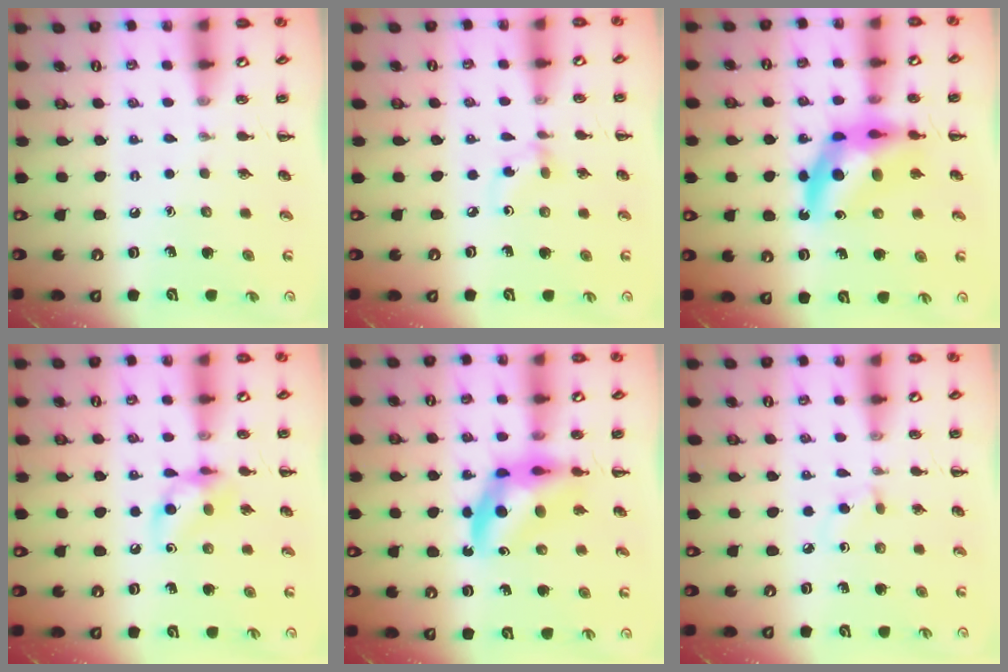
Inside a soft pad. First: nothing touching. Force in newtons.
{"total": 3.6, "press": 3.4, "slide": 1.4}
{"total": 11.3, "press": 10.7, "slide": 3.6}
{"total": 9.3, "press": 9.3, "slide": 0.7}
{"total": 8.7, "press": 8.3, "slide": 2.7}
{"total": 1.8, "press": 1.6, "slide": 0.8}